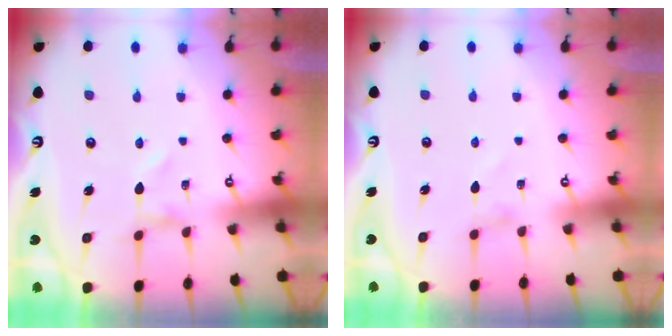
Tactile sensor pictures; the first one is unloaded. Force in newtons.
{"total": 0.0}